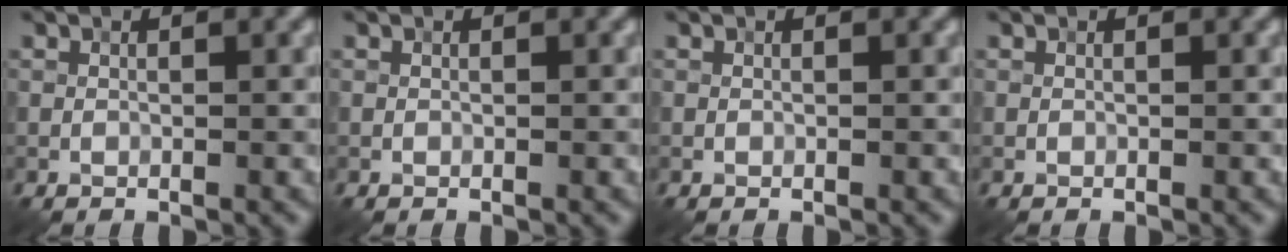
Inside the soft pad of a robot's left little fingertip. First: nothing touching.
{"total": 0.0}
{"total": 0.0}
{"total": 0.0}